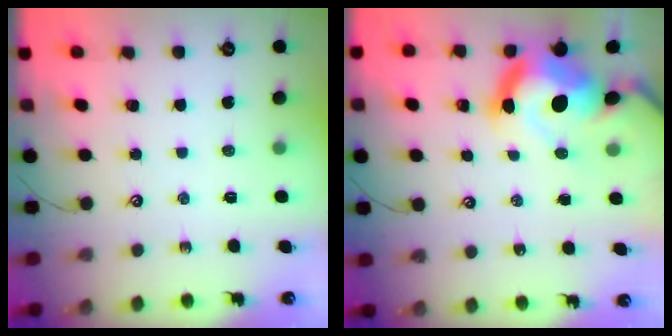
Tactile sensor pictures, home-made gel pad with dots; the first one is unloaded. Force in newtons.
{"total": 16.6, "press": 16.5, "slide": 2.2}